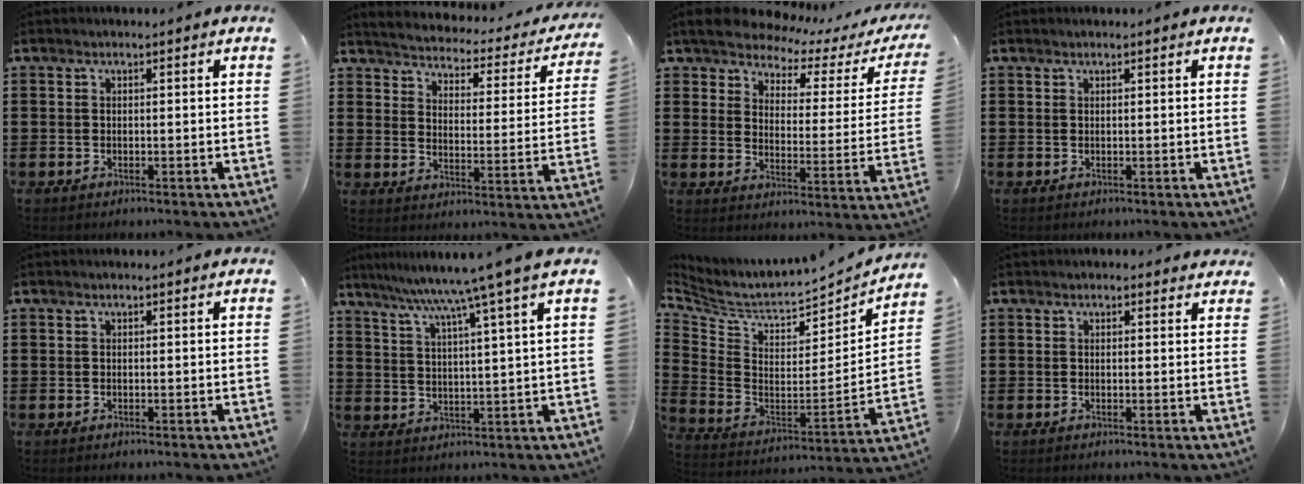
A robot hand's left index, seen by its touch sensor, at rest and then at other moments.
{"total": 2.6, "force": [2.5, -0.1, 0.2], "torque": [-0.026, -0.029, 0.033]}
{"total": 5.1, "force": [5.0, 0.9, 0.8], "torque": [-0.051, -0.036, 0.082]}
{"total": 0.0}
{"total": 0.0}
{"total": 7.7, "force": [5.9, -1.8, 4.6], "torque": [-0.111, -0.033, 0.091]}
{"total": 4.2, "force": [3.8, 1.0, 1.5], "torque": [-0.057, -0.045, 0.057]}
{"total": 1.2, "force": [1.1, 0.5, 0.3], "torque": [-0.007, 0.005, 0.021]}